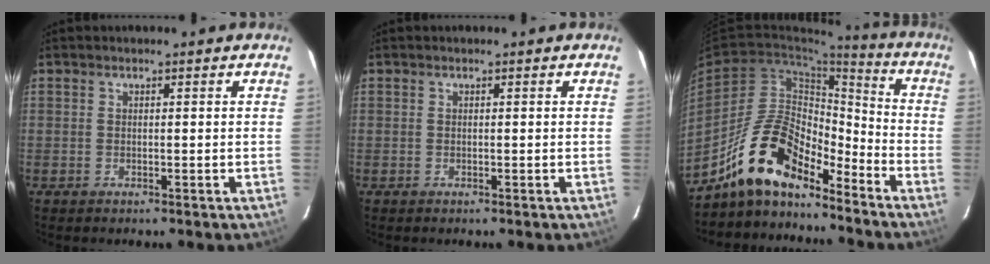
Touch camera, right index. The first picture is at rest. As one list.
[{"total": 0.0}, {"total": 16.1, "force": [-12.6, 5.8, 8.2], "torque": [-0.160, 0.014, -0.232]}]